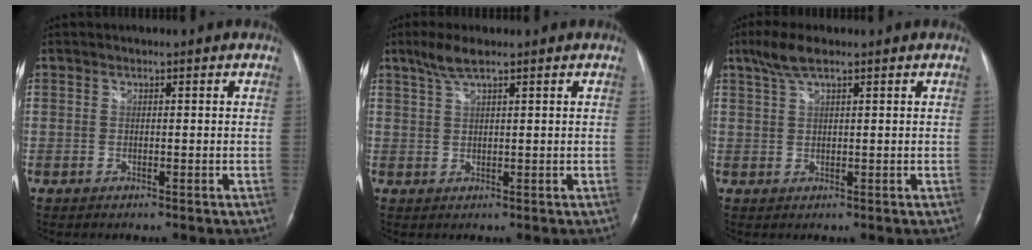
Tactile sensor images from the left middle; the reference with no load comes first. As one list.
[{"total": 3.6, "force": [2.6, 0.2, 2.5], "torque": [-0.061, 0.007, 0.055]}, {"total": 4.2, "force": [2.9, 0.6, 3.0], "torque": [-0.070, 0.014, 0.059]}]